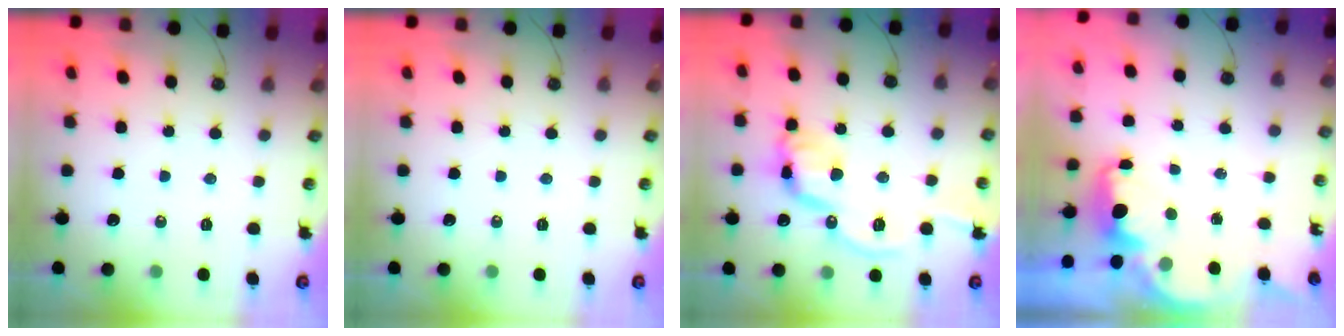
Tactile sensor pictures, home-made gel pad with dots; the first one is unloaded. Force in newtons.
{"total": 0.0}
{"total": 15.9, "press": 15.9, "slide": 0.5}
{"total": 2.4, "press": 2.3, "slide": 0.8}